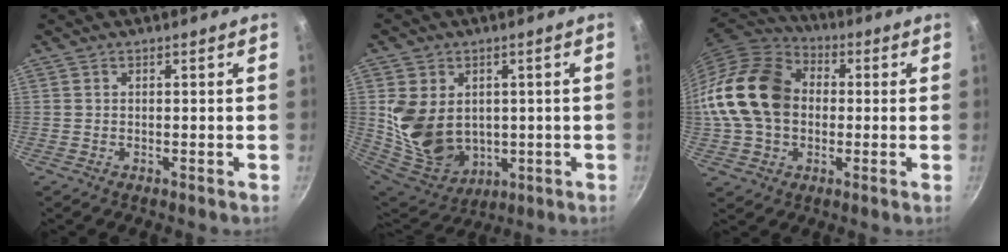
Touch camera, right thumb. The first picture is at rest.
{"total": 15.4, "force": [1.3, 12.0, 9.6], "torque": [-0.172, -0.021, 0.051]}
{"total": 19.4, "force": [0.7, 14.6, 12.7], "torque": [-0.227, 0.032, 0.003]}